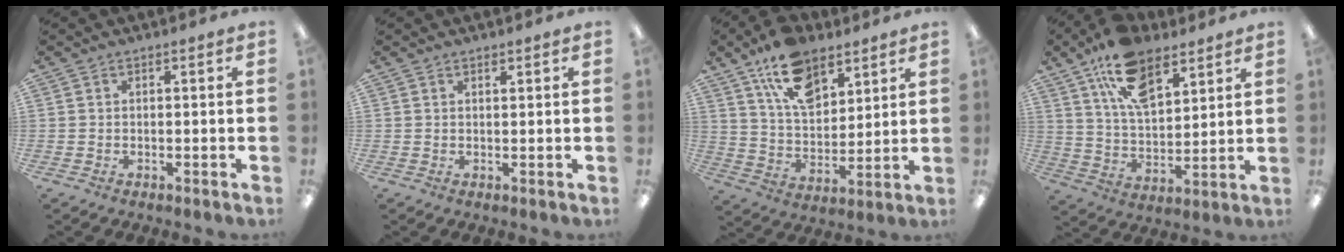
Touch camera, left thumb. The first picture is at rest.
{"total": 0.8, "force": [0.8, 0.2, 0.2], "torque": [-0.005, -0.001, 0.015]}
{"total": 15.3, "force": [9.6, 8.4, 8.5], "torque": [-0.146, -0.034, 0.177]}
{"total": 16.1, "force": [10.0, 8.3, 9.6], "torque": [-0.165, -0.034, 0.181]}